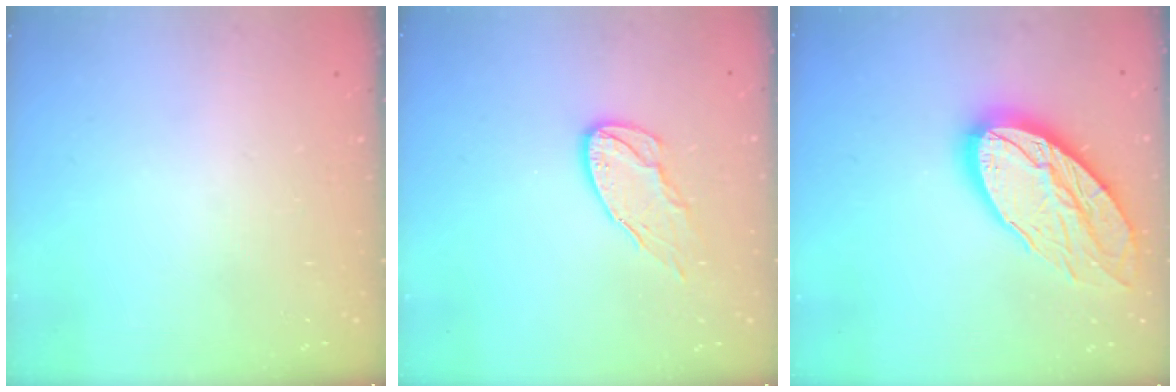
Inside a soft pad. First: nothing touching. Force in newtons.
{"total": 8.9, "press": 8.9, "slide": 0.3}
{"total": 21.2, "press": 21.1, "slide": 2.0}